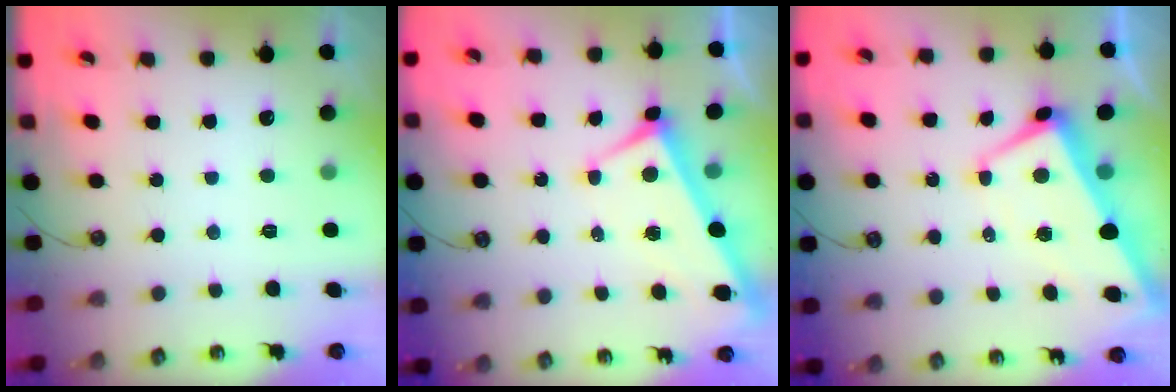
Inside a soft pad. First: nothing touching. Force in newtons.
{"total": 3.3, "press": 3.2, "slide": 0.9}
{"total": 1.0, "press": 0.2, "slide": 1.0}